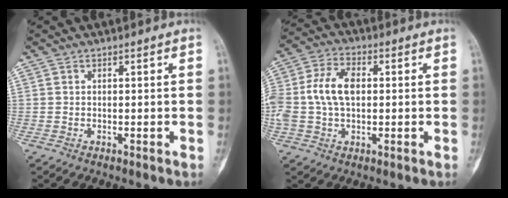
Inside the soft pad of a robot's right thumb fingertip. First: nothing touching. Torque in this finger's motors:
{"motor_torque": [1.15, 1.11, 0.11, -0.02, 0.10]}